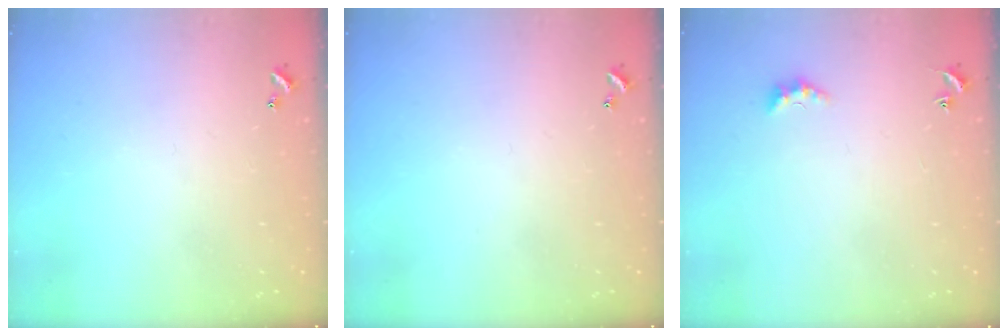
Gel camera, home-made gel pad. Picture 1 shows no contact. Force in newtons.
{"total": 0.0}
{"total": 2.2, "press": 2.1, "slide": 0.6}